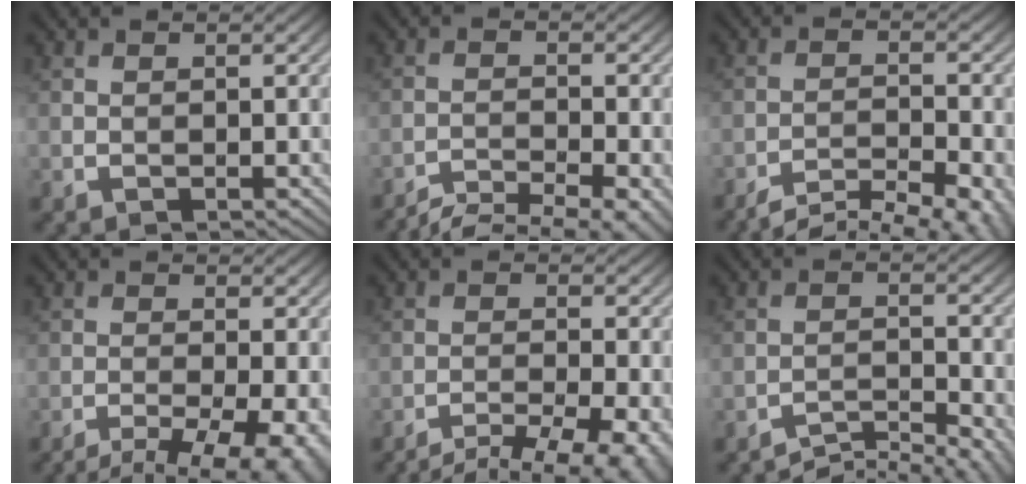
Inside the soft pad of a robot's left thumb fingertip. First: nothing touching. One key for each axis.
{"total": 8.3, "fx": -7.1, "fy": 1.5, "fz": 4.0, "tx": -0.068, "ty": -0.011, "tz": -0.100}
{"total": 10.3, "fx": -8.6, "fy": 2.5, "fz": 5.0, "tx": -0.084, "ty": -0.010, "tz": -0.121}
{"total": 11.2, "fx": -7.6, "fy": 3.7, "fz": 7.3, "tx": -0.114, "ty": -0.030, "tz": -0.082}
{"total": 9.9, "fx": -8.1, "fy": 2.4, "fz": 5.2, "tx": -0.079, "ty": -0.013, "tz": -0.100}
{"total": 5.5, "fx": -4.7, "fy": 1.0, "fz": 2.7, "tx": -0.050, "ty": 0.003, "tz": -0.075}